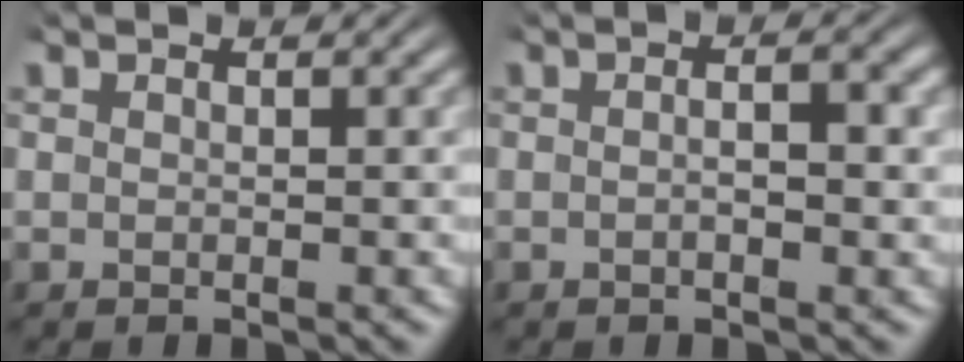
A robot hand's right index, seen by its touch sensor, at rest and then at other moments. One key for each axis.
{"total": 2.2, "fx": -0.3, "fy": 0.5, "fz": 2.1, "tx": -0.027, "ty": 0.006, "tz": -0.011}